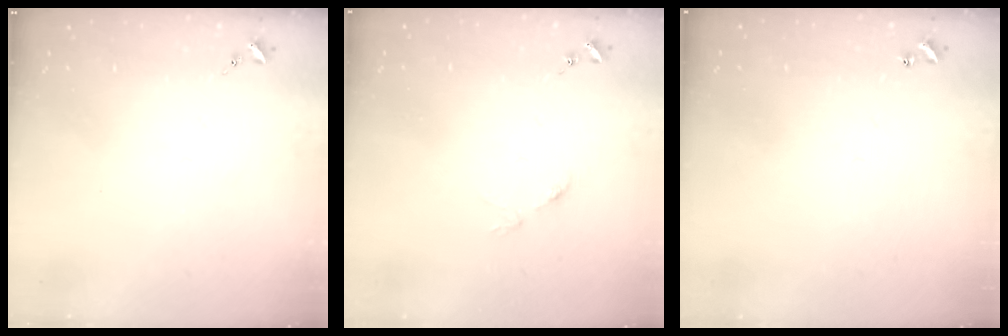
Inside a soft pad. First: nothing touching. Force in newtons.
{"total": 3.7, "press": 3.7, "slide": 0.3}
{"total": 0.9, "press": 0.9, "slide": 0.2}